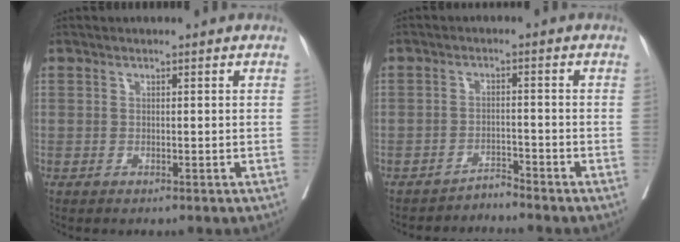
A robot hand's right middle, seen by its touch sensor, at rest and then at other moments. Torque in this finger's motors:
{"motor_torque": [0.33, -0.31, -0.05, -0.01]}